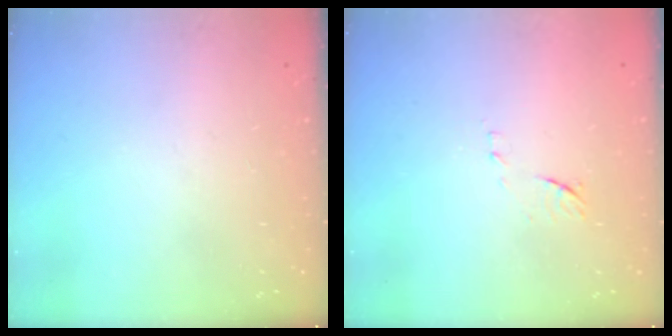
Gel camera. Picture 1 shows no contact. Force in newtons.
{"total": 7.1, "press": 7.1, "slide": 0.7}